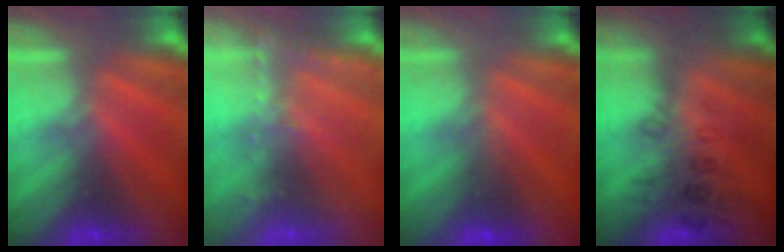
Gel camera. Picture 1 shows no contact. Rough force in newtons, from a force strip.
{"total": 10.8}
{"total": 2.9}
{"total": 2.8}